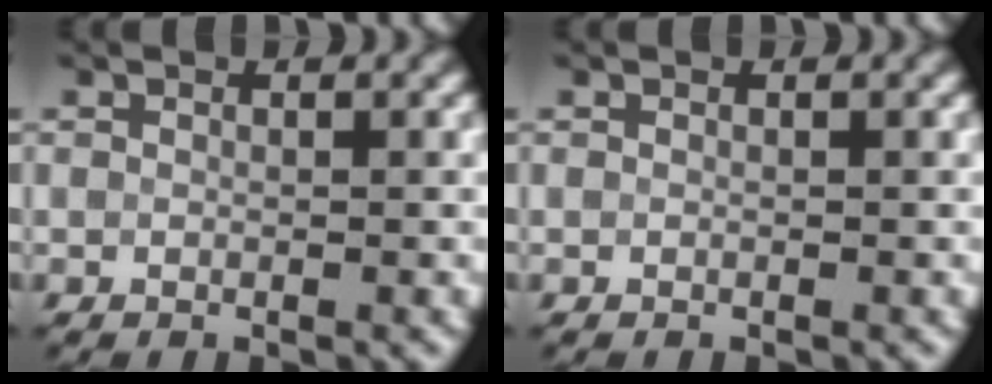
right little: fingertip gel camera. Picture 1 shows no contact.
{"total": 0.0}